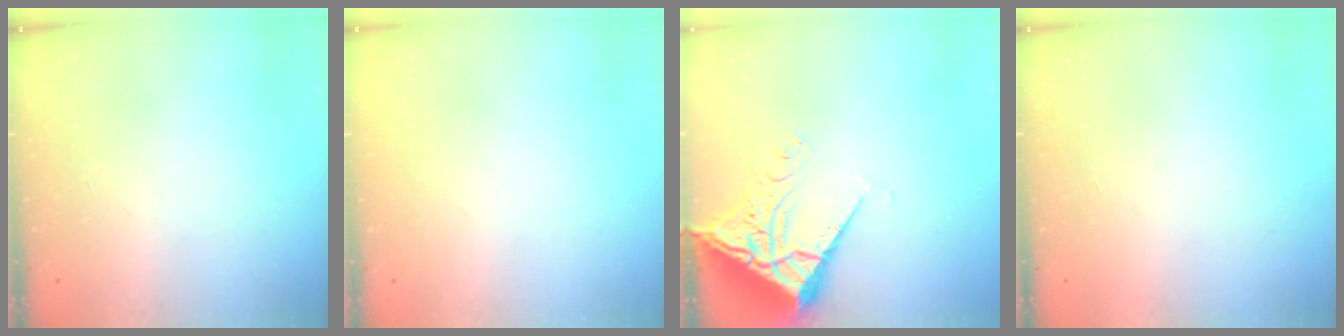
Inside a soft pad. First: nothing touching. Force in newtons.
{"total": 0.0}
{"total": 7.5, "press": 7.4, "slide": 1.0}
{"total": 1.7, "press": 1.7, "slide": 0.1}